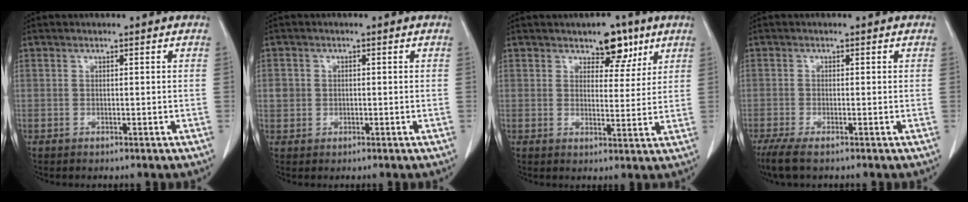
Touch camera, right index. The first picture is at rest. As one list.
[{"total": 2.5, "force": [0.2, 2.4, 0.7], "torque": [-0.006, 0.010, 0.010]}, {"total": 5.7, "force": [3.7, 3.0, 3.1], "torque": [-0.031, 0.001, 0.053]}, {"total": 3.6, "force": [-2.5, 0.7, 2.6], "torque": [-0.052, -0.010, -0.046]}]